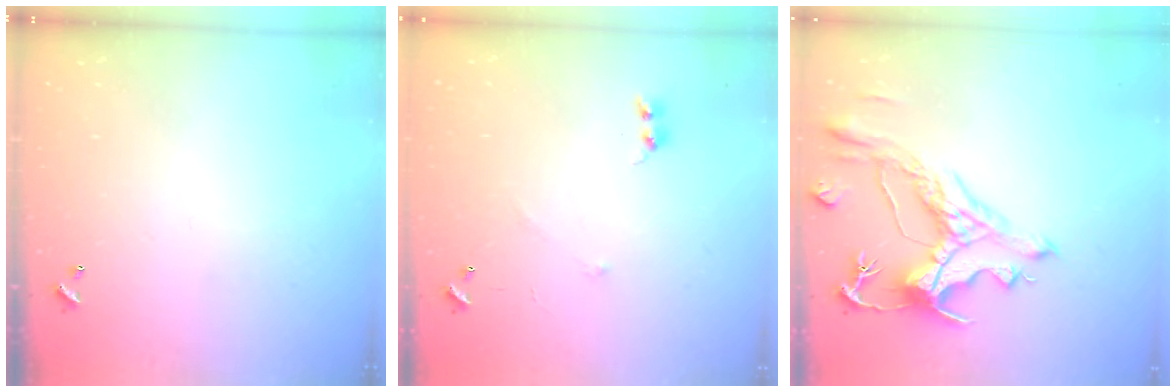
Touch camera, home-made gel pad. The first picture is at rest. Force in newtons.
{"total": 6.3, "press": 6.3, "slide": 0.4}
{"total": 4.1, "press": 3.7, "slide": 1.7}